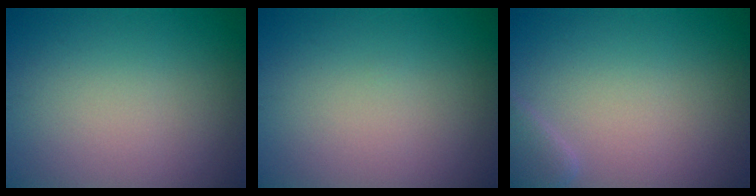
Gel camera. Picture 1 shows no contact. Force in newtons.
{"total": 0.0}
{"total": 1.6, "press": 1.6, "slide": 0.1}